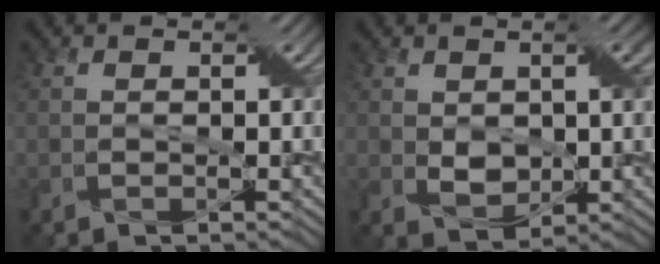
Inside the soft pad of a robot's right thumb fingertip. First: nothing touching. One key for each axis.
{"total": 3.2, "fx": 0.6, "fy": 2.1, "fz": 2.3, "tx": -0.045, "ty": -0.002, "tz": 0.016}